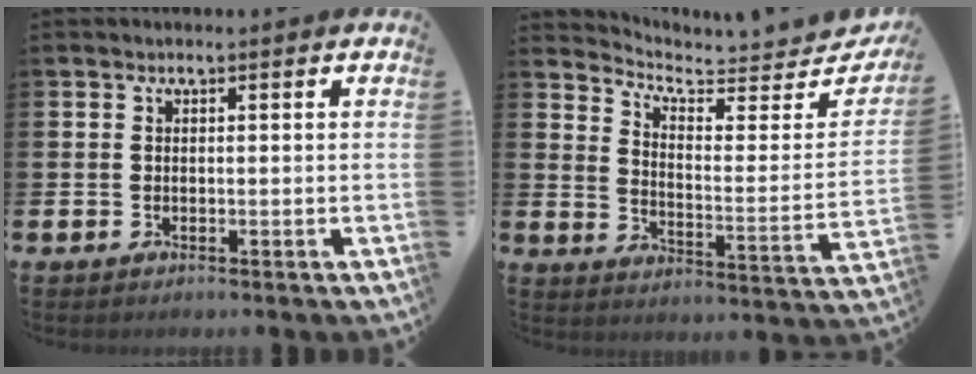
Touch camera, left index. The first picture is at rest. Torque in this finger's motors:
{"motor_torque": [0.98, -1.16, -0.31, 0.03]}